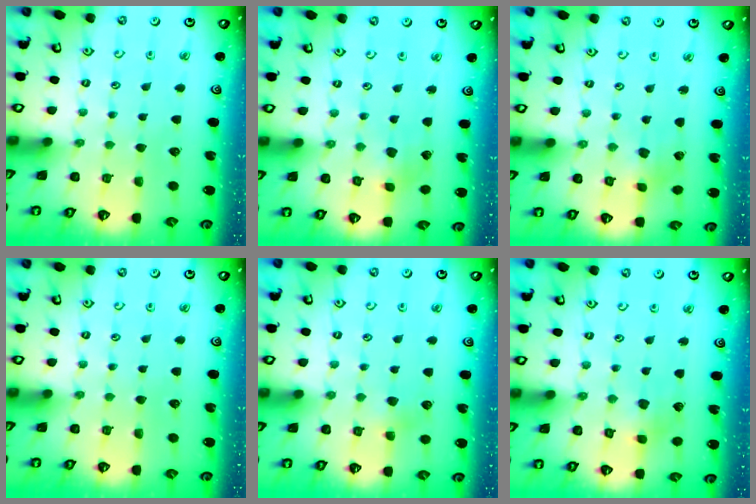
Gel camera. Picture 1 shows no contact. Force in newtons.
{"total": 3.0, "press": 3.0, "slide": 0.2}
{"total": 2.3, "press": 2.3, "slide": 0.6}
{"total": 0.0}
{"total": 3.8, "press": 3.7, "slide": 0.4}
{"total": 4.8, "press": 4.8, "slide": 0.4}